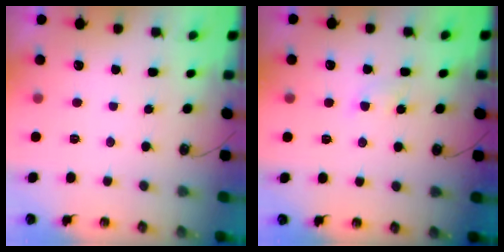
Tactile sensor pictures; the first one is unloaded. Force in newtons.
{"total": 2.9, "press": 2.9, "slide": 0.6}